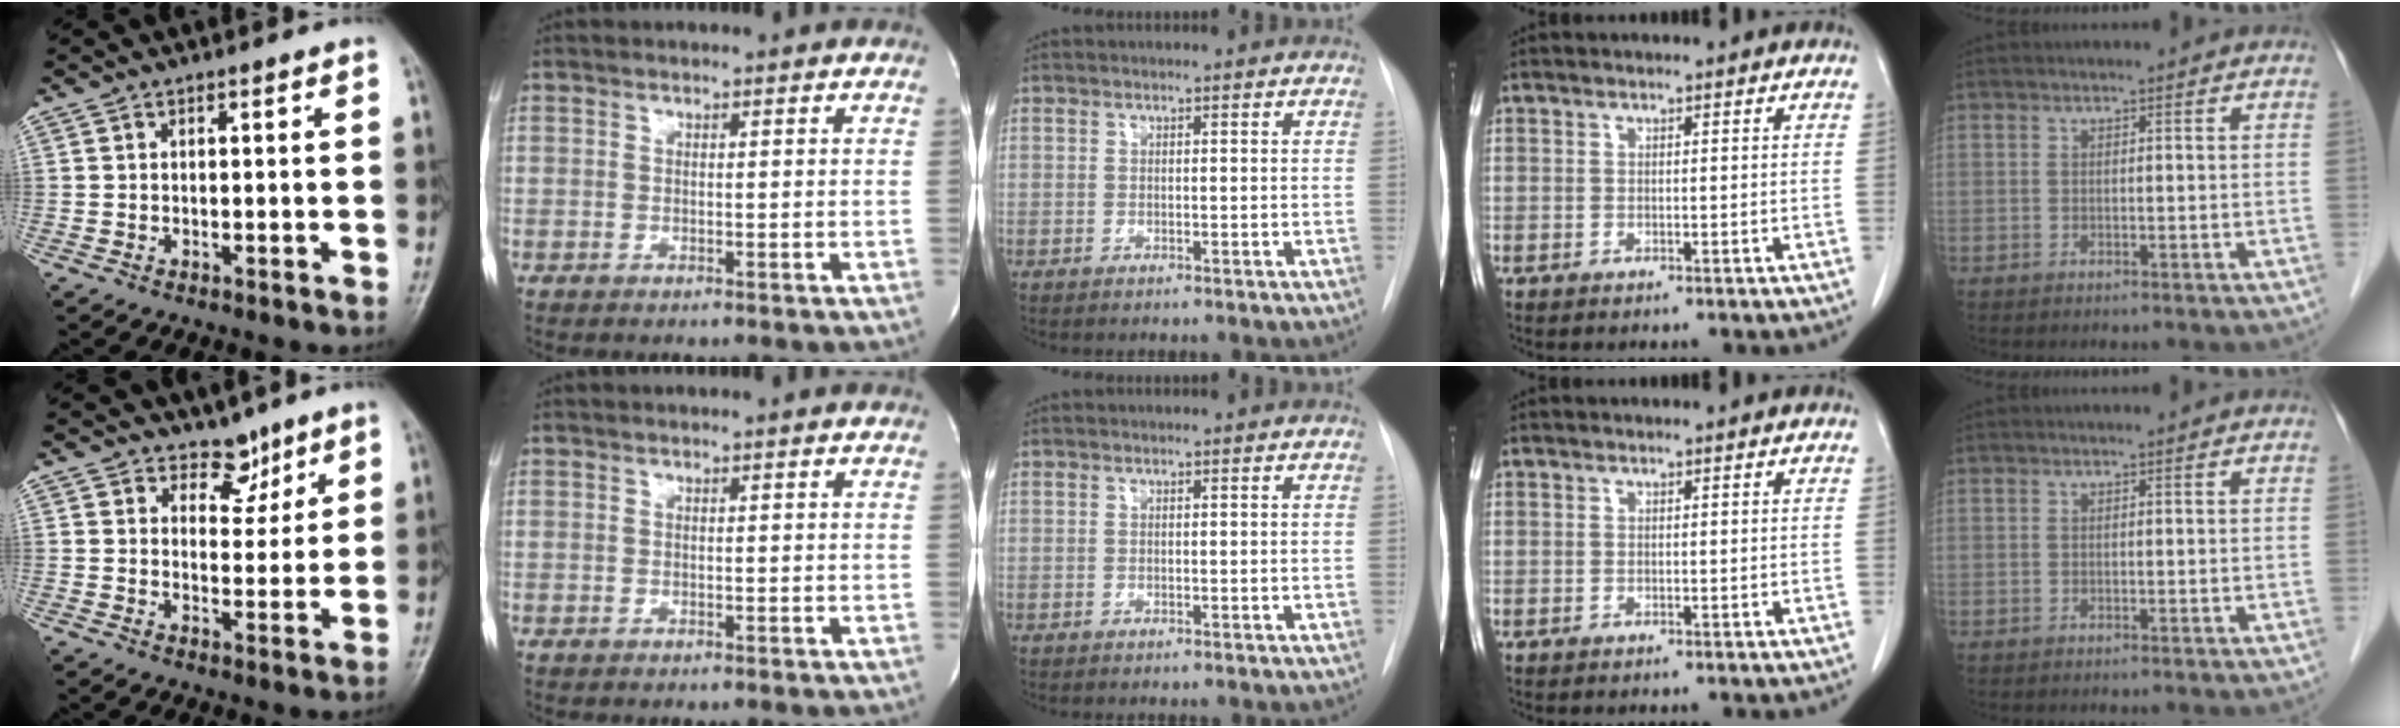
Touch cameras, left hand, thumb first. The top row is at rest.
{"thumb": {"total": 4.9, "force": [3.6, 3.0, 1.2], "torque": [0.015, -0.026, 0.057]}}